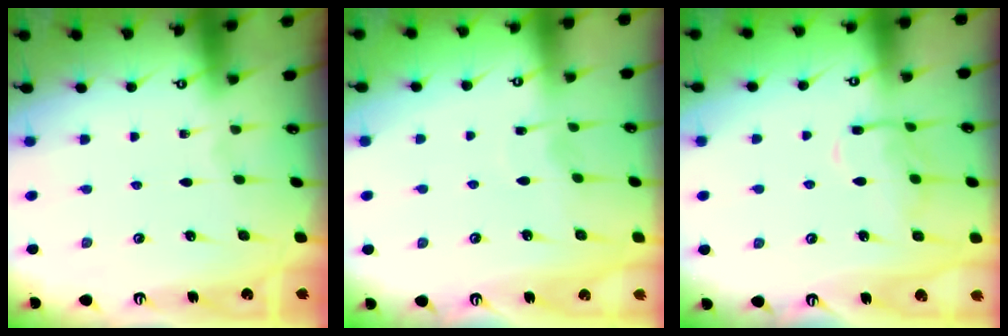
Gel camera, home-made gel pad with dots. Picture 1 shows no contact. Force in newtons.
{"total": 2.3, "press": 2.3, "slide": 0.3}
{"total": 10.8, "press": 10.8, "slide": 0.7}